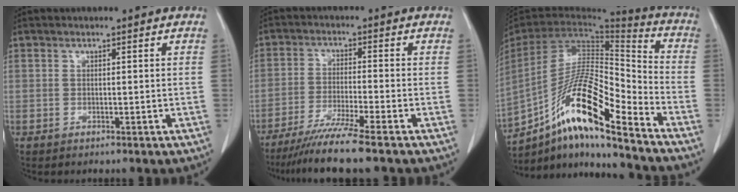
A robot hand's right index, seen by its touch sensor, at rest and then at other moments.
{"total": 9.0, "force": [-7.1, -1.5, 5.3], "torque": [-0.083, -0.031, -0.121]}
{"total": 19.2, "force": [-12.5, 1.8, 14.4], "torque": [-0.283, -0.002, -0.226]}